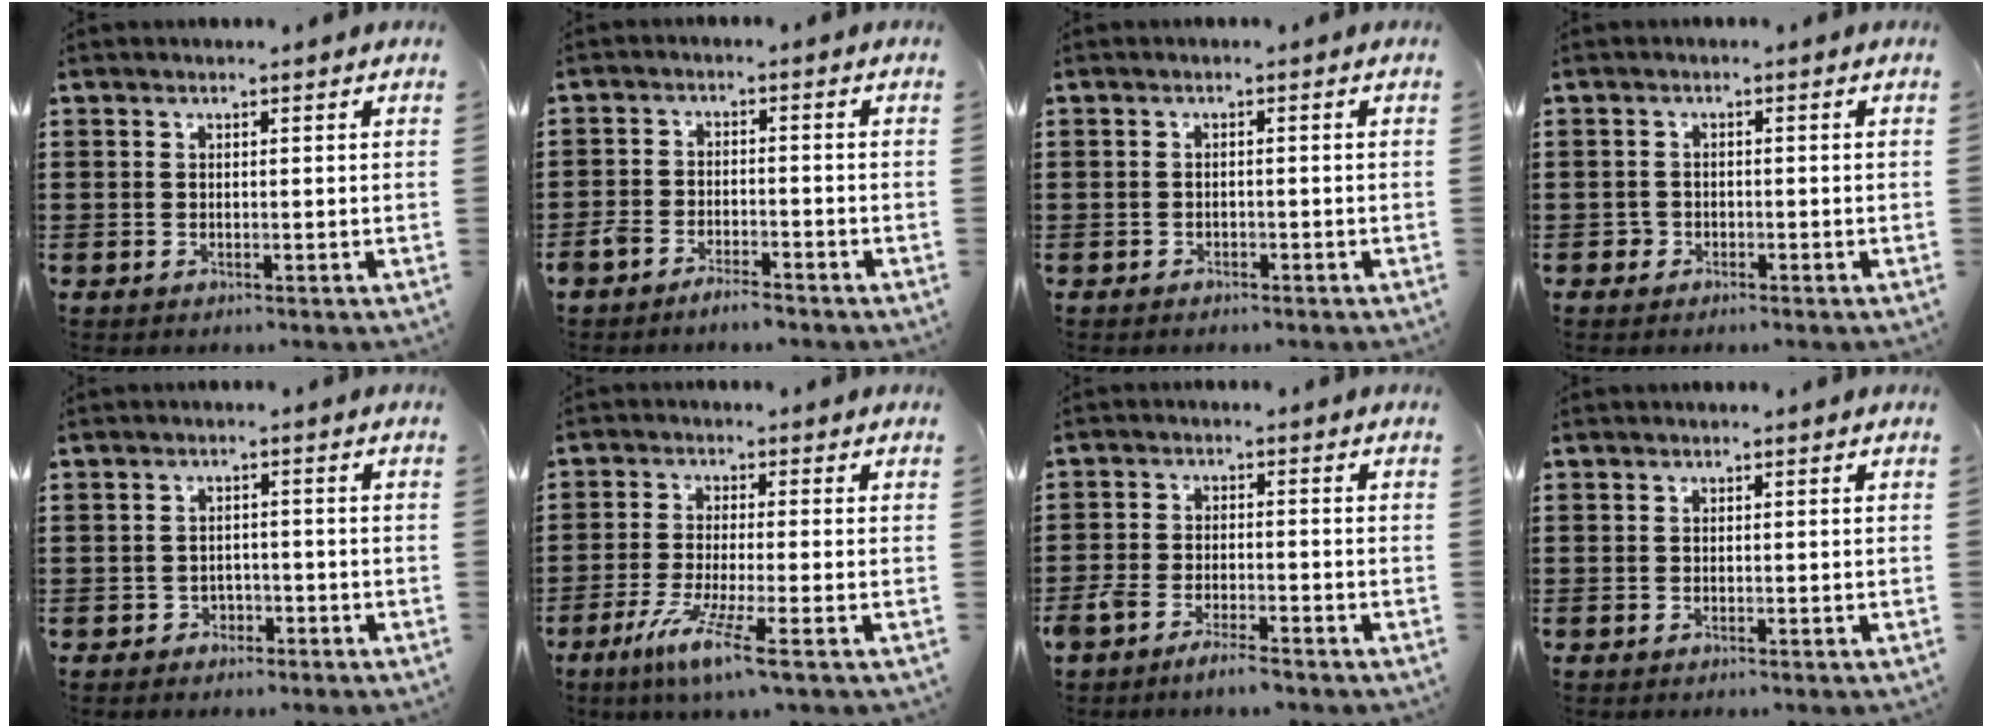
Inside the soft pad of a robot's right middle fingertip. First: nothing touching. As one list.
[{"total": 3.4, "force": [-3.2, 0.9, 0.9], "torque": [-0.032, 0.002, -0.068]}, {"total": 0.9, "force": [-0.8, 0.5, 0.0], "torque": [-0.004, 0.002, -0.019]}, {"total": 1.2, "force": [-0.8, 0.9, 0.1], "torque": [-0.004, 0.004, -0.019]}, {"total": 1.8, "force": [-1.4, 1.0, 0.0], "torque": [-0.008, 0.001, -0.034]}, {"total": 6.7, "force": [-4.1, -0.1, 5.3], "torque": [-0.111, -0.018, -0.077]}, {"total": 3.7, "force": [-3.2, 0.7, 1.6], "torque": [-0.049, -0.001, -0.070]}, {"total": 0.0}]